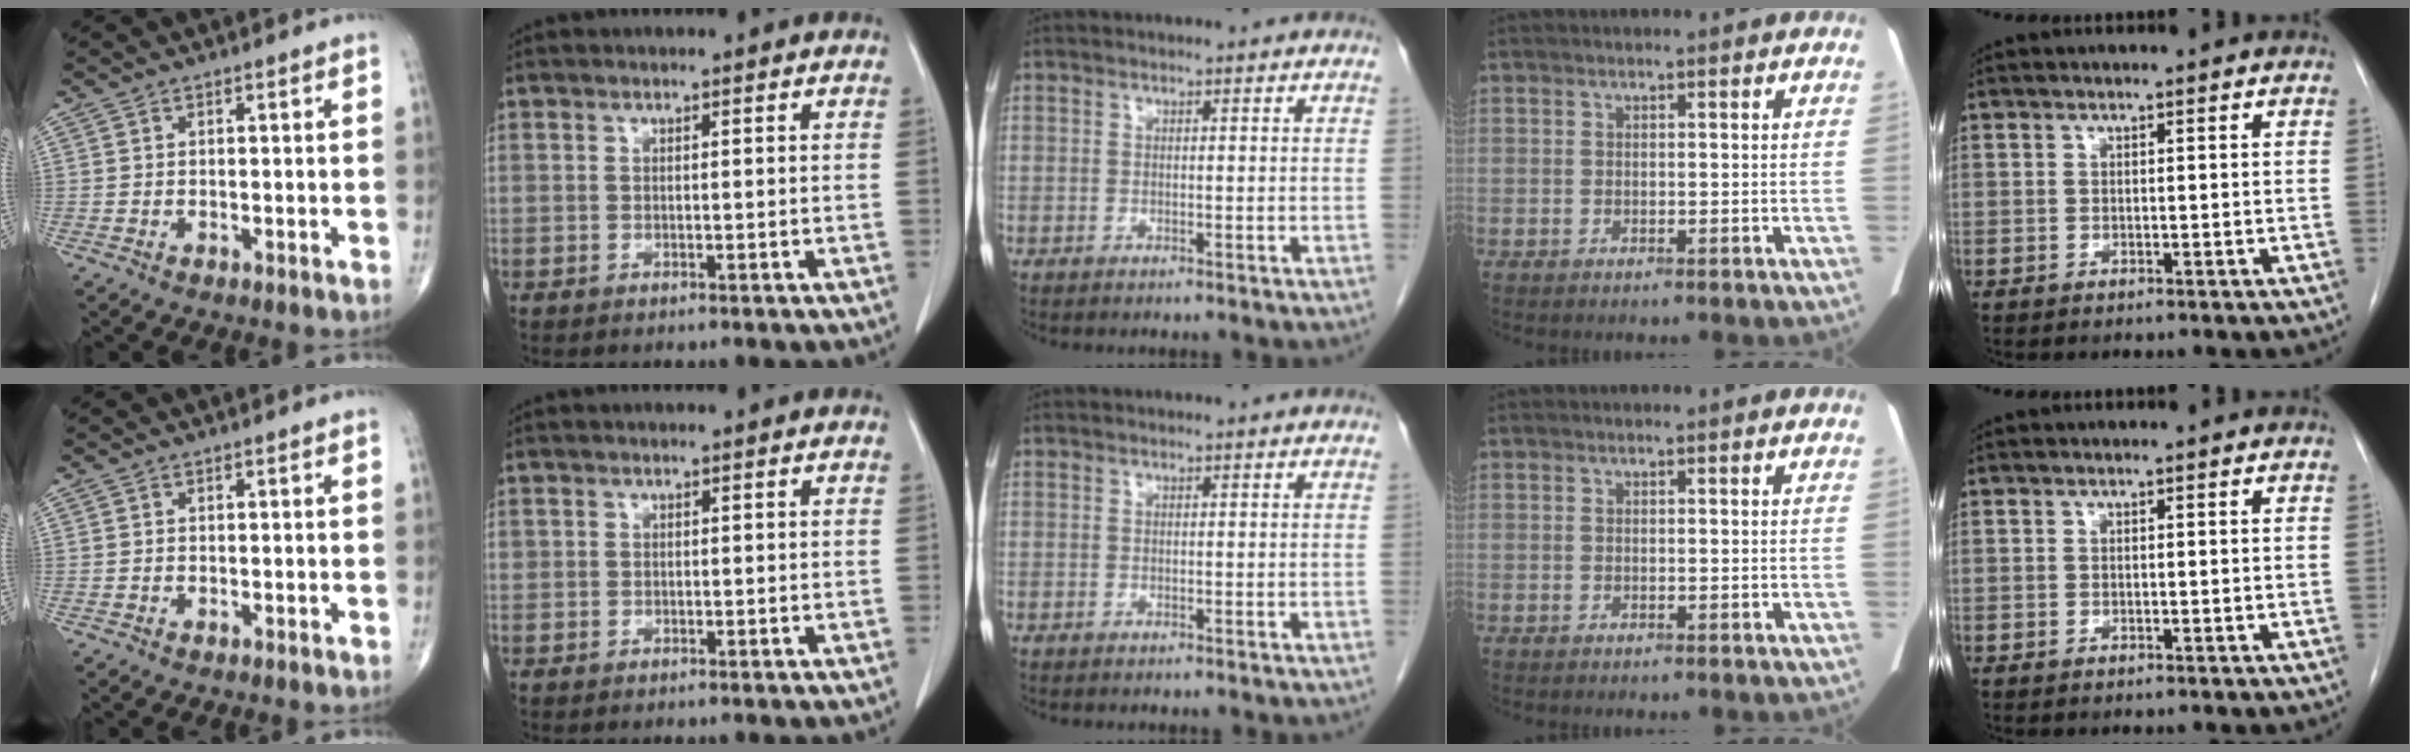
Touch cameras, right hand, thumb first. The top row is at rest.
{"index": {"total": 0.6, "force": [0.2, 0.5, 0.1], "torque": [0.009, 0.003, 0.000]}}